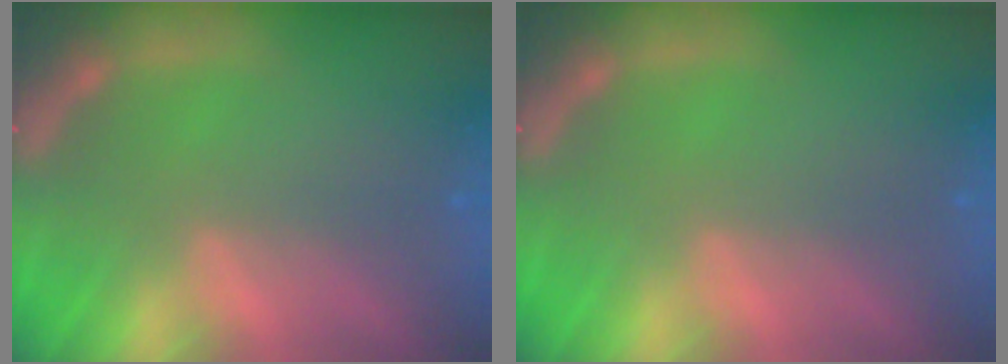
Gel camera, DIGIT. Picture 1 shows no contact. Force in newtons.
{"total": 0.0}